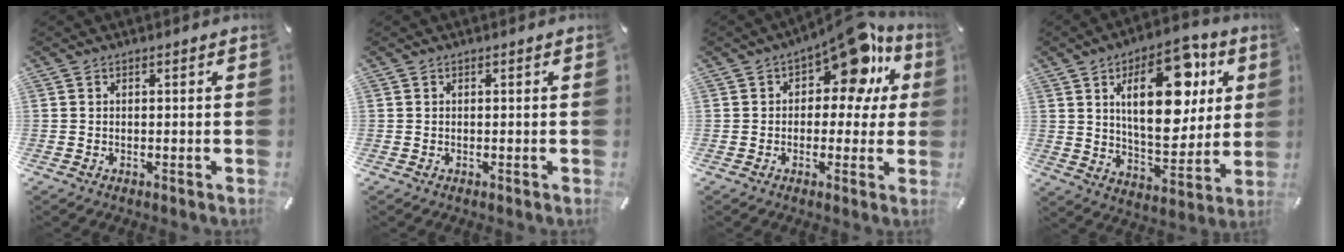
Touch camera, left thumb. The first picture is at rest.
{"total": 0.0}
{"total": 14.6, "force": [7.9, 7.8, 9.5], "torque": [-0.114, -0.051, 0.132]}
{"total": 21.6, "force": [7.8, 11.4, 16.7], "torque": [-0.256, -0.027, 0.120]}